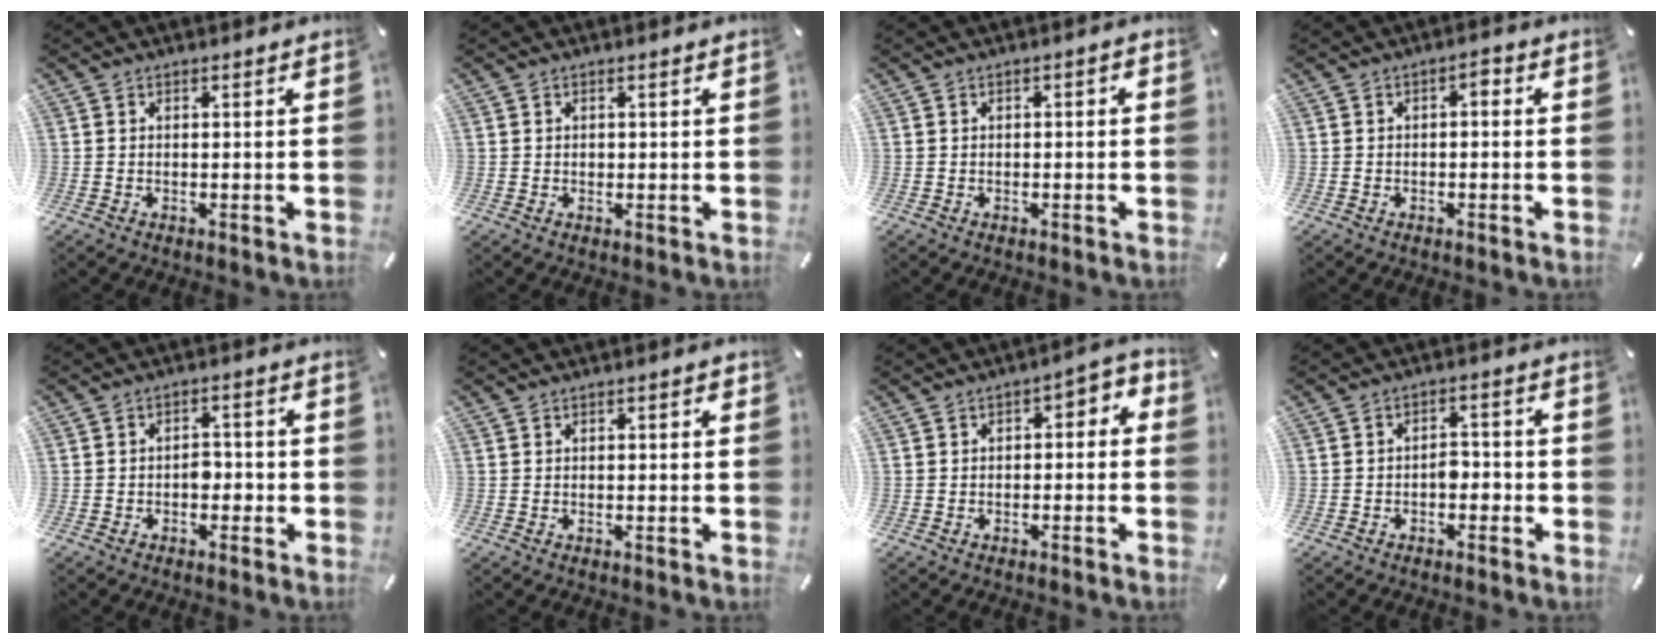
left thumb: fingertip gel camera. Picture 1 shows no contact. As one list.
[{"total": 0.7, "force": [0.1, 0.6, 0.4], "torque": [-0.009, 0.002, 0.000]}, {"total": 1.1, "force": [-0.7, 0.5, 0.7], "torque": [-0.013, 0.003, -0.013]}, {"total": 2.4, "force": [-1.0, 1.3, 1.7], "torque": [-0.033, 0.011, -0.022]}, {"total": 3.3, "force": [-1.3, 2.3, 2.0], "torque": [-0.037, 0.009, -0.026]}, {"total": 0.8, "force": [-0.1, 0.3, 0.7], "torque": [-0.013, 0.001, -0.003]}, {"total": 3.4, "force": [-2.0, 1.8, 2.1], "torque": [-0.037, 0.020, -0.042]}, {"total": 3.6, "force": [-1.7, 2.4, 2.2], "torque": [-0.041, 0.011, -0.033]}]